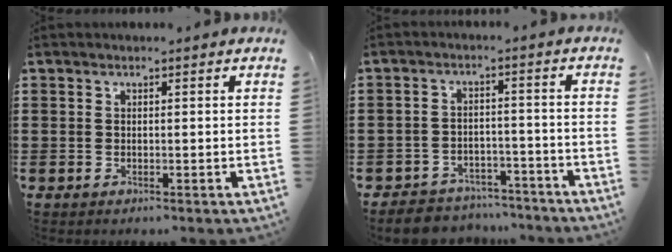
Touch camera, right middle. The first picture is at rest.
{"total": 5.1, "force": [-5.0, 1.2, 0.3], "torque": [-0.011, 0.013, -0.103]}